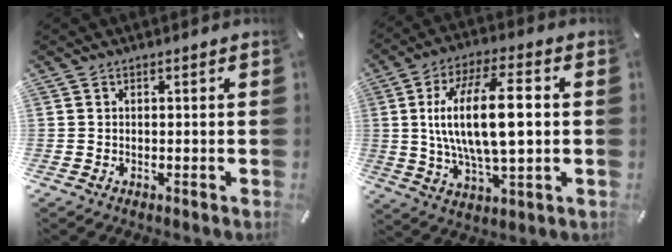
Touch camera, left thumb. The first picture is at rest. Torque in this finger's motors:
{"motor_torque": [2.47, 2.47, 1.66, -1.11, 0.30]}